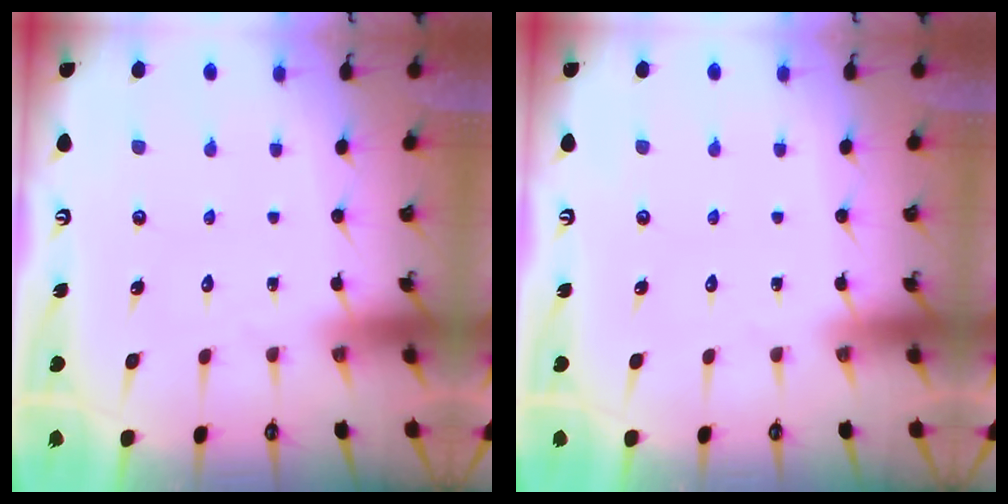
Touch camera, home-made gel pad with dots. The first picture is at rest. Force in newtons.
{"total": 0.0}